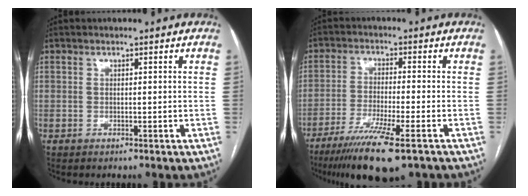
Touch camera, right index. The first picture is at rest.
{"total": 12.0, "force": [-8.0, 0.7, 8.9], "torque": [-0.154, -0.033, -0.128]}